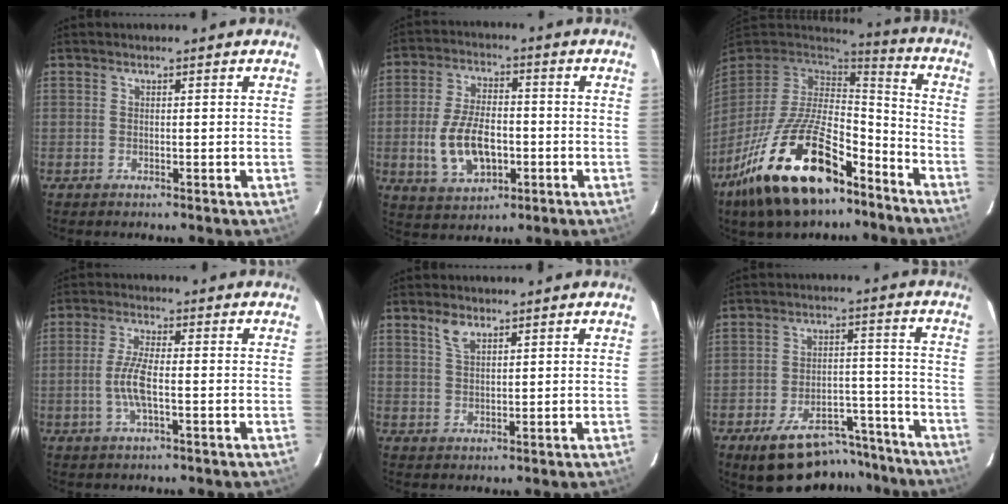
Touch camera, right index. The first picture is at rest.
{"total": 11.7, "force": [-2.7, 6.5, 9.4], "torque": [-0.194, 0.003, -0.037]}
{"total": 24.9, "force": [-14.6, 11.1, 16.9], "torque": [-0.338, -0.018, -0.241]}
{"total": 6.0, "force": [-1.2, 1.4, 5.7], "torque": [-0.119, 0.000, -0.026]}
{"total": 3.3, "force": [2.2, 1.6, 1.9], "torque": [-0.036, 0.004, 0.043]}
{"total": 16.4, "force": [-13.3, 6.5, 6.9], "torque": [-0.125, 0.026, -0.175]}